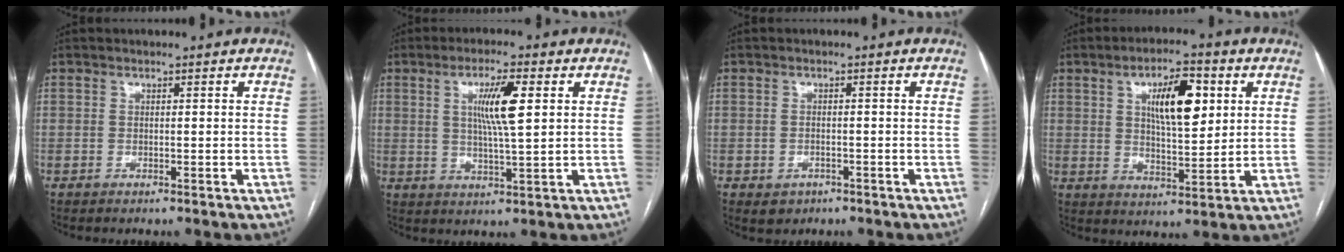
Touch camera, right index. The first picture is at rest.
{"total": 7.6, "force": [2.0, 0.5, 7.3], "torque": [-0.134, 0.000, 0.036]}
{"total": 2.4, "force": [-1.2, 1.8, 1.0], "torque": [-0.013, 0.002, -0.006]}
{"total": 10.4, "force": [3.4, 3.3, 9.3], "torque": [-0.153, 0.009, 0.059]}